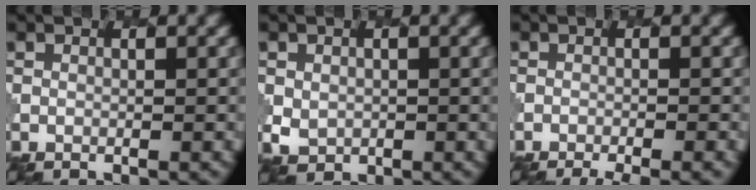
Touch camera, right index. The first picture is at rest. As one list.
[{"total": 1.8, "force": [0.3, 1.7, 0.5], "torque": [-0.012, -0.007, 0.009]}, {"total": 3.7, "force": [-2.9, 0.7, 2.1], "torque": [-0.025, -0.002, -0.040]}]